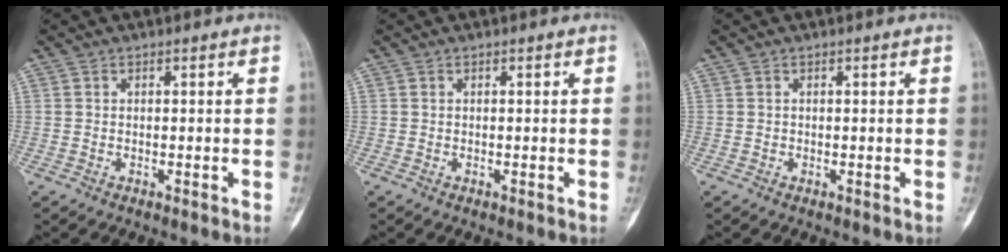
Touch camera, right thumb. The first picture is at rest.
{"total": 0.0}
{"total": 0.0}